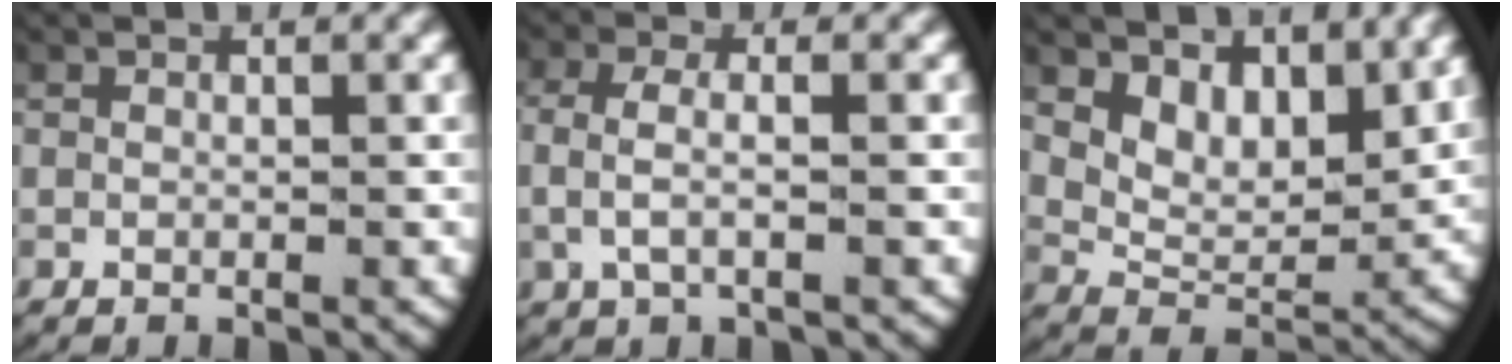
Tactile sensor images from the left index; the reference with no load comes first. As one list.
[{"total": 3.8, "force": [0.2, 2.0, 3.2], "torque": [-0.077, -0.001, 0.003]}, {"total": 6.3, "force": [2.7, 4.1, 4.0], "torque": [-0.070, -0.015, 0.046]}]